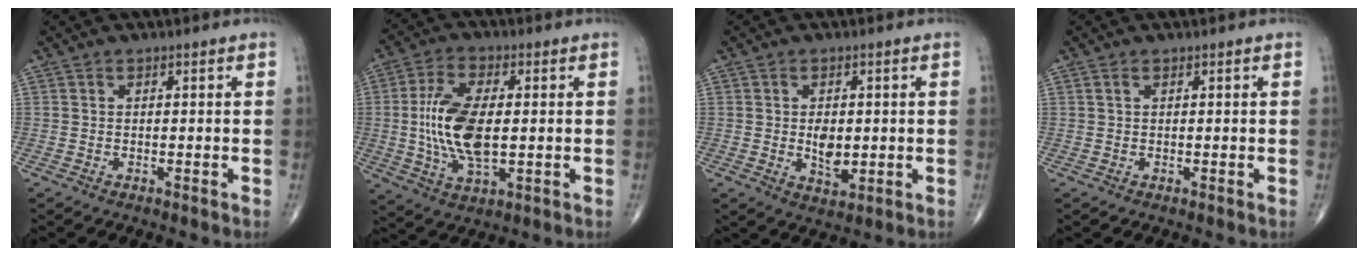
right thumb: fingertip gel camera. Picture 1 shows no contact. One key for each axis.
{"total": 13.5, "fx": 0.0, "fy": 6.4, "fz": 11.9, "tx": -0.240, "ty": -0.004, "tz": 0.002}
{"total": 5.3, "fx": 0.0, "fy": 3.2, "fz": 4.2, "tx": -0.055, "ty": -0.008, "tz": 0.007}
{"total": 0.6, "fx": 0.3, "fy": 0.3, "fz": 0.4, "tx": -0.012, "ty": 0.006, "tz": 0.007}